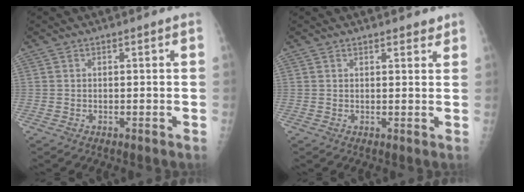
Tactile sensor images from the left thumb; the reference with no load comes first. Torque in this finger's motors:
{"motor_torque": [-0.18, 0.38, -0.23, -0.10, 0.03]}